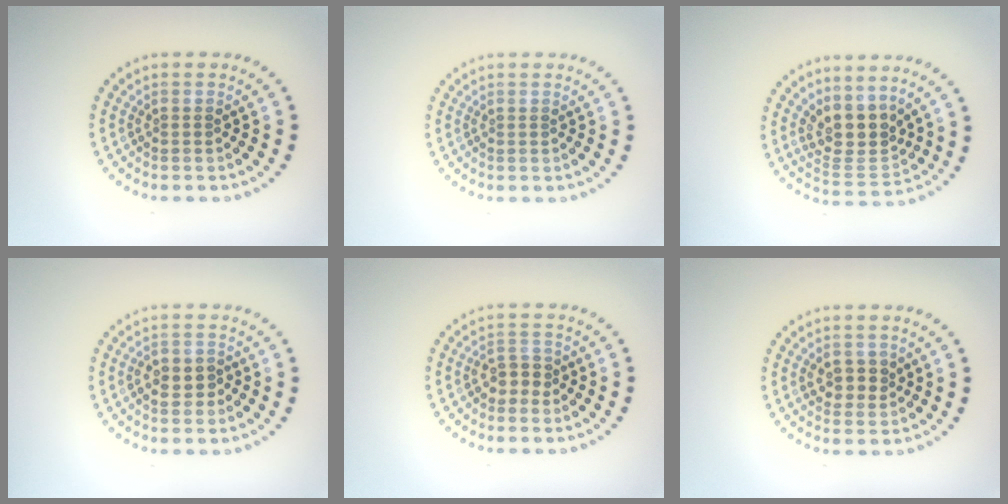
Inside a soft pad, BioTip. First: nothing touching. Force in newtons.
{"total": 0.0}
{"total": 3.8, "press": 3.1, "slide": 2.3}
{"total": 2.1, "press": 2.0, "slide": 0.7}
{"total": 1.8, "press": 1.6, "slide": 0.8}
{"total": 2.0, "press": 2.0, "slide": 0.6}